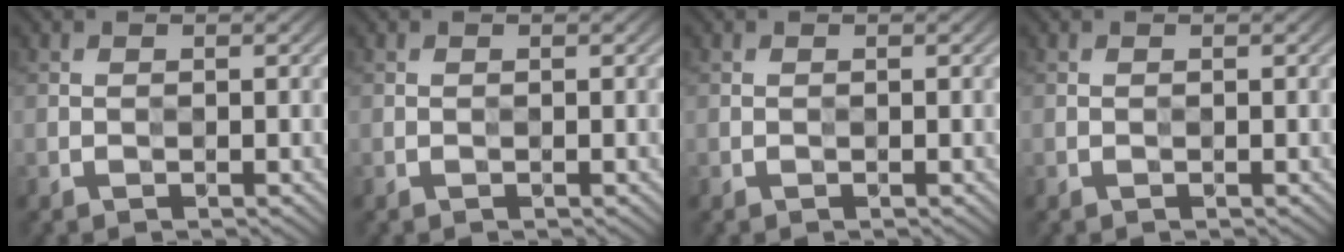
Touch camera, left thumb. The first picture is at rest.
{"total": 0.0}
{"total": 0.0}
{"total": 0.0}